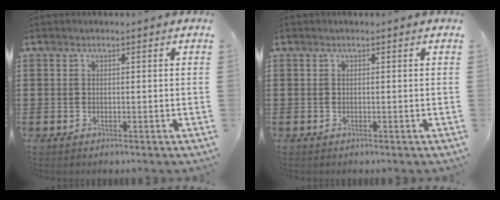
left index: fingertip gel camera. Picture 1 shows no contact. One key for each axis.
{"total": 0.0}